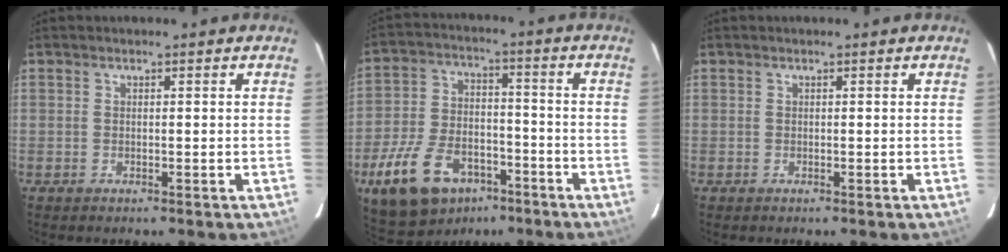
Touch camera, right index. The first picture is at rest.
{"total": 18.2, "force": [-10.5, 10.6, 10.4], "torque": [-0.232, -0.003, -0.168]}
{"total": 0.0}